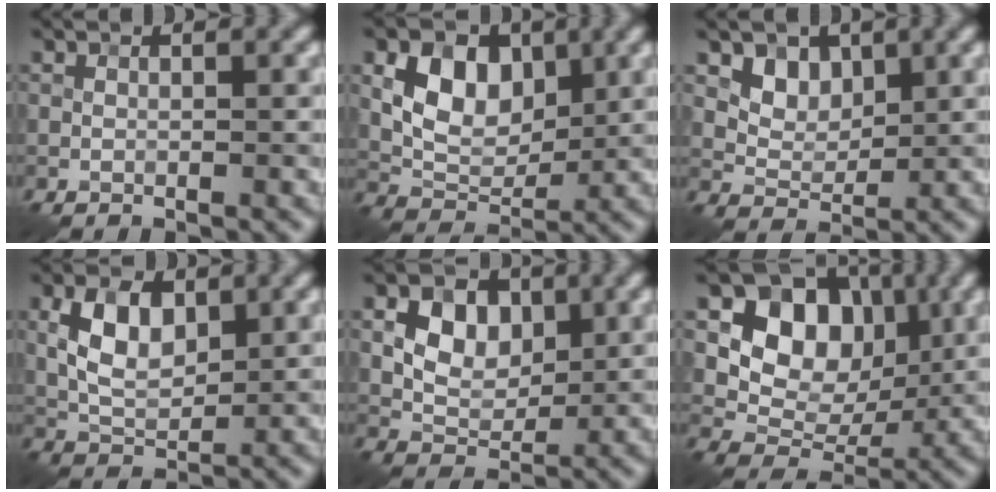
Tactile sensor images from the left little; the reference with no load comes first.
{"total": 5.9, "force": [1.7, 4.0, 4.0], "torque": [-0.071, -0.004, 0.030]}
{"total": 3.1, "force": [1.6, 2.3, 1.4], "torque": [-0.028, -0.020, 0.040]}
{"total": 5.2, "force": [1.3, 3.1, 4.0], "torque": [-0.085, 0.004, 0.024]}
{"total": 5.0, "force": [1.2, 3.6, 3.3], "torque": [-0.052, 0.001, 0.018]}
{"total": 8.8, "force": [2.5, 6.7, 5.1], "torque": [-0.063, -0.006, 0.031]}